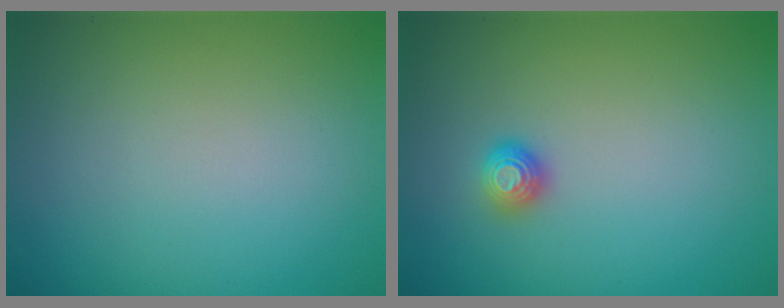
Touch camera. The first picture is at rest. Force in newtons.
{"total": 1.2, "press": 1.1, "slide": 0.4}